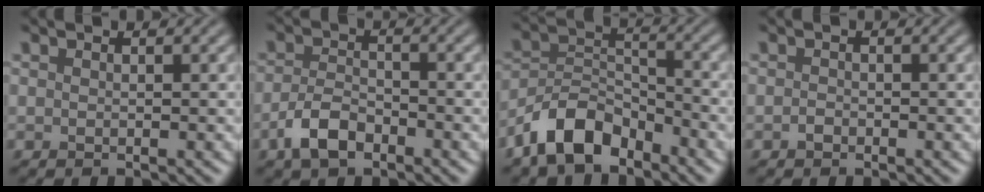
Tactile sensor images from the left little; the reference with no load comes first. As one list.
[{"total": 3.5, "force": [-2.3, 1.7, 2.1], "torque": [-0.041, 0.001, -0.050]}, {"total": 6.6, "force": [-4.9, 3.0, 3.1], "torque": [-0.053, 0.005, -0.104]}, {"total": 0.7, "force": [-0.6, 0.4, 0.3], "torque": [-0.005, -0.001, -0.014]}]